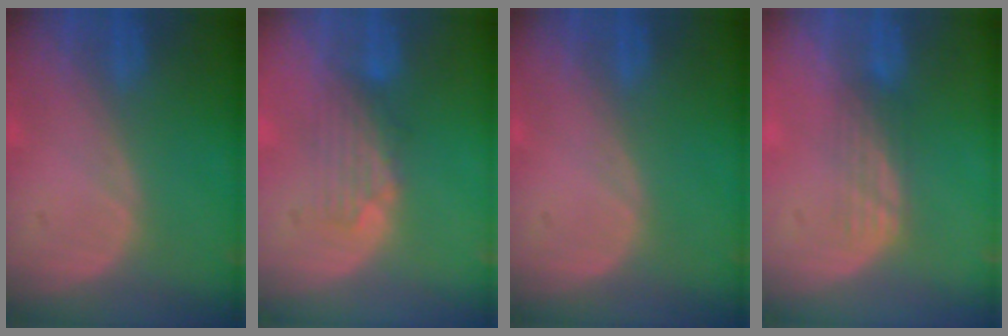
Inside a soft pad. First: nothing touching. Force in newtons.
{"total": 4.0, "press": 3.6, "slide": 1.8}
{"total": 0.0}
{"total": 3.1, "press": 2.6, "slide": 1.5}